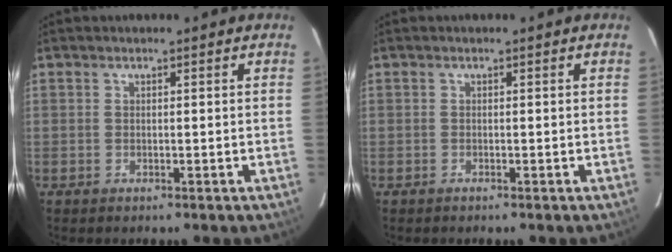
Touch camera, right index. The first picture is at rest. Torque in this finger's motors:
{"motor_torque": [-0.05, -0.12, 0.10, 0.01]}